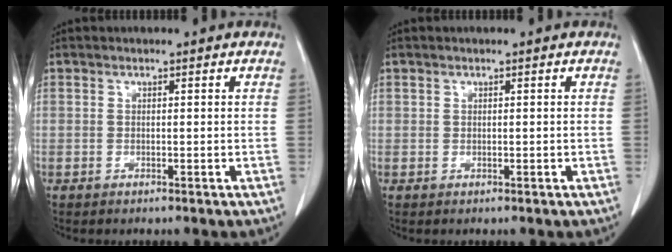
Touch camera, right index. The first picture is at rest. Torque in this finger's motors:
{"motor_torque": [-0.07, 0.04, 0.00, 0.01]}